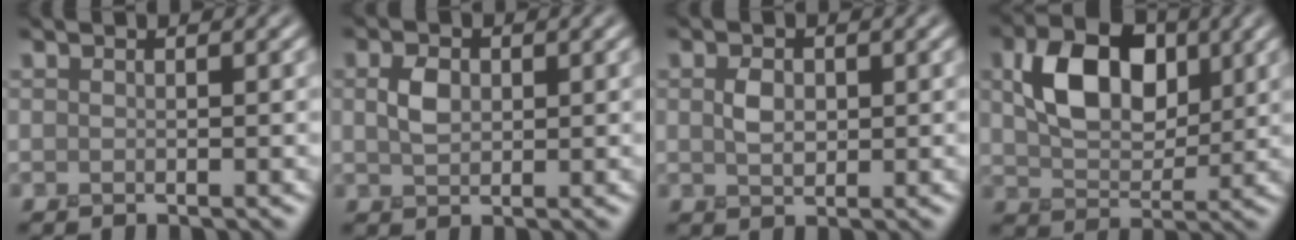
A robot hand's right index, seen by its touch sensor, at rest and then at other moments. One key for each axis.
{"total": 2.0, "fx": 0.0, "fy": 1.5, "fz": 1.3, "tx": -0.032, "ty": -0.003, "tz": -0.002}
{"total": 1.7, "fx": -0.1, "fy": 1.3, "fz": 1.1, "tx": -0.024, "ty": -0.006, "tz": -0.003}
{"total": 6.9, "fx": 1.3, "fy": 4.6, "fz": 5.0, "tx": -0.094, "ty": -0.002, "tz": 0.023}